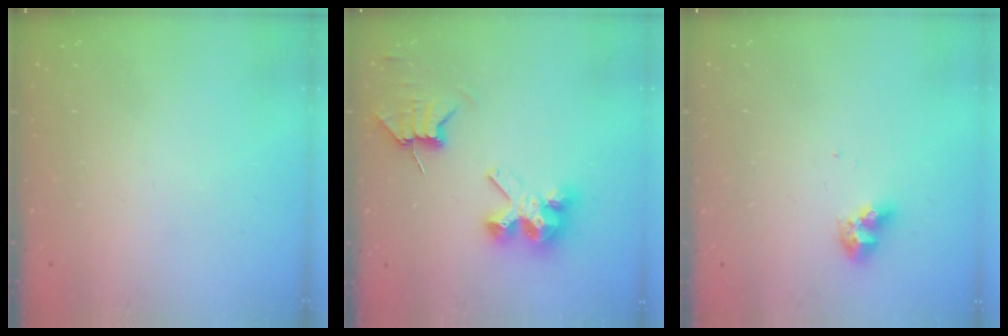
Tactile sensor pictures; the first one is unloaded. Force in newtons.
{"total": 7.3, "press": 7.3, "slide": 0.6}
{"total": 8.1, "press": 8.1, "slide": 0.8}